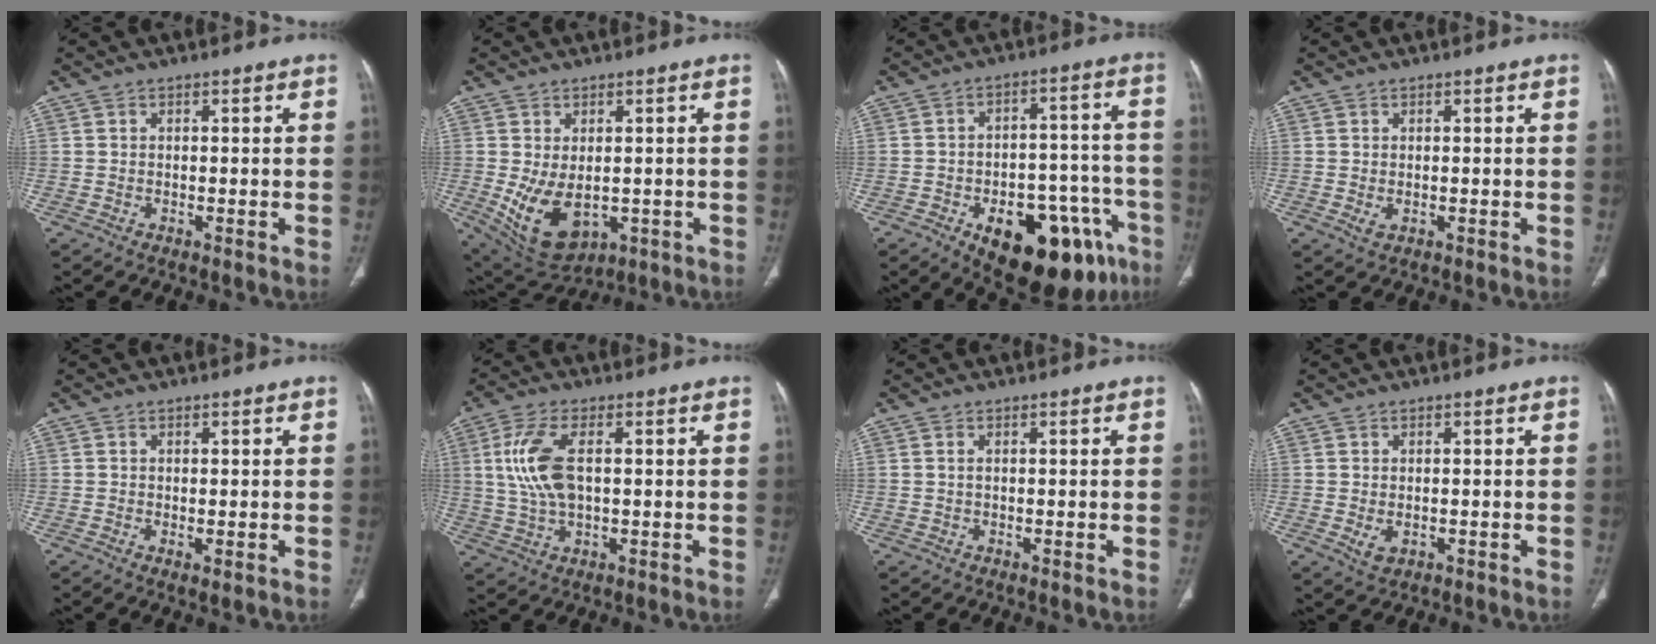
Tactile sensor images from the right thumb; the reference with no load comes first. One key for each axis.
{"total": 11.3, "fx": -2.0, "fy": 7.1, "fz": 8.6, "tx": -0.141, "ty": -0.009, "tz": -0.004}
{"total": 21.6, "fx": -10.9, "fy": 10.8, "fz": 15.3, "tx": -0.145, "ty": 0.064, "tz": -0.135}
{"total": 1.3, "fx": -0.3, "fy": 0.8, "fz": 1.0, "tx": -0.021, "ty": -0.003, "tz": 0.003}
{"total": 1.1, "fx": -0.3, "fy": 0.5, "fz": 1.0, "tx": -0.022, "ty": -0.006, "tz": 0.000}
{"total": 10.2, "fx": 1.5, "fy": 5.1, "fz": 8.7, "tx": -0.194, "ty": 0.004, "tz": 0.032}
{"total": 0.6, "fx": 0.2, "fy": 0.3, "fz": 0.5, "tx": -0.012, "ty": 0.002, "tz": 0.004}
{"total": 2.4, "fx": -0.4, "fy": 1.6, "fz": 1.7, "tx": -0.028, "ty": -0.004, "tz": 0.003}